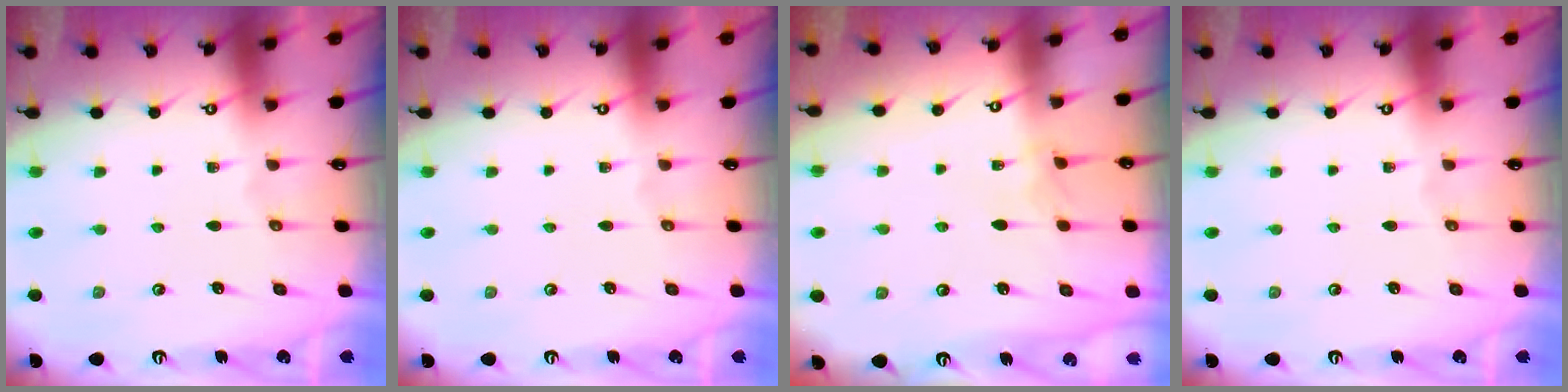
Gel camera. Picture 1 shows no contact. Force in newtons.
{"total": 0.0}
{"total": 1.1, "press": 1.0, "slide": 0.4}
{"total": 0.0}